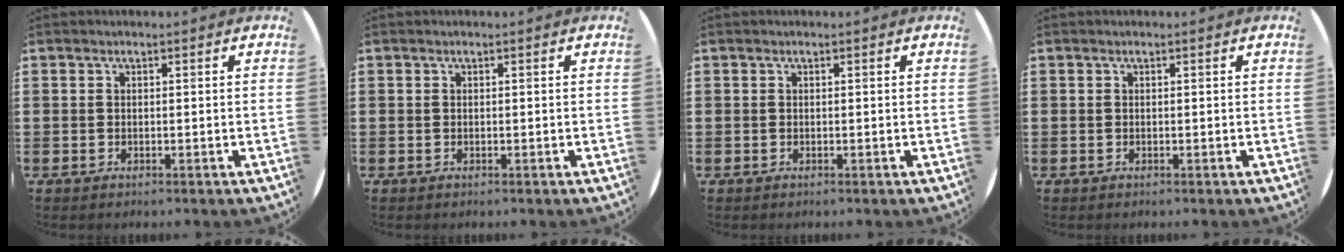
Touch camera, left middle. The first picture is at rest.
{"total": 0.0}
{"total": 0.0}
{"total": 0.0}